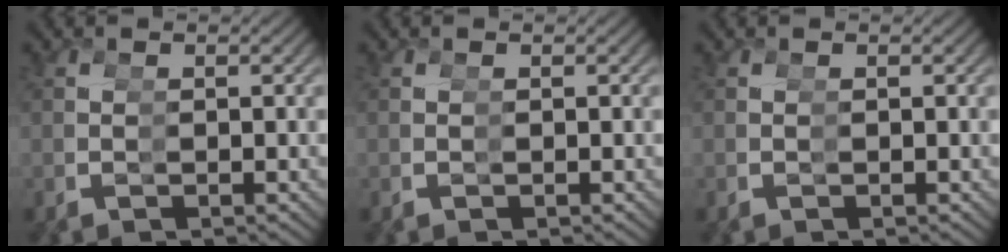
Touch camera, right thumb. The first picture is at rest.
{"total": 0.0}
{"total": 0.0}